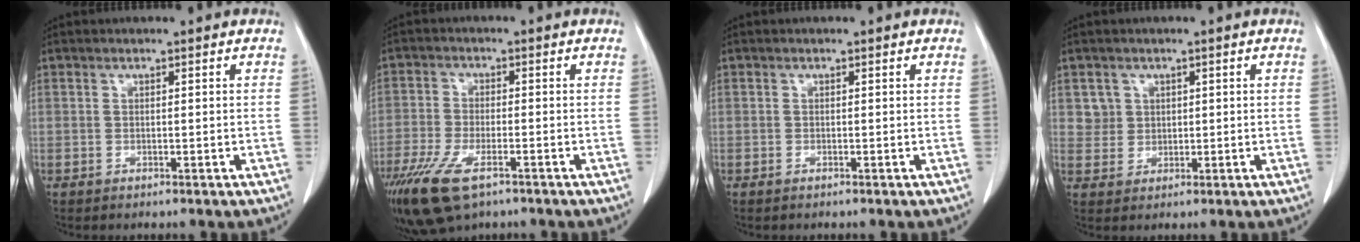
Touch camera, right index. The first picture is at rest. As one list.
[{"total": 10.2, "force": [-6.5, 3.7, 7.0], "torque": [-0.134, -0.021, -0.113]}, {"total": 0.0}, {"total": 3.1, "force": [1.3, 2.8, -0.1], "torque": [0.017, 0.002, 0.021]}]